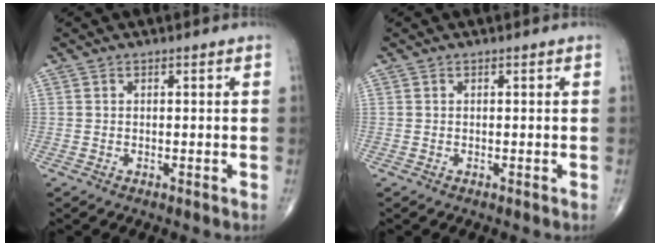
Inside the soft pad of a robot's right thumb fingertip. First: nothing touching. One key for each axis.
{"total": 0.0}